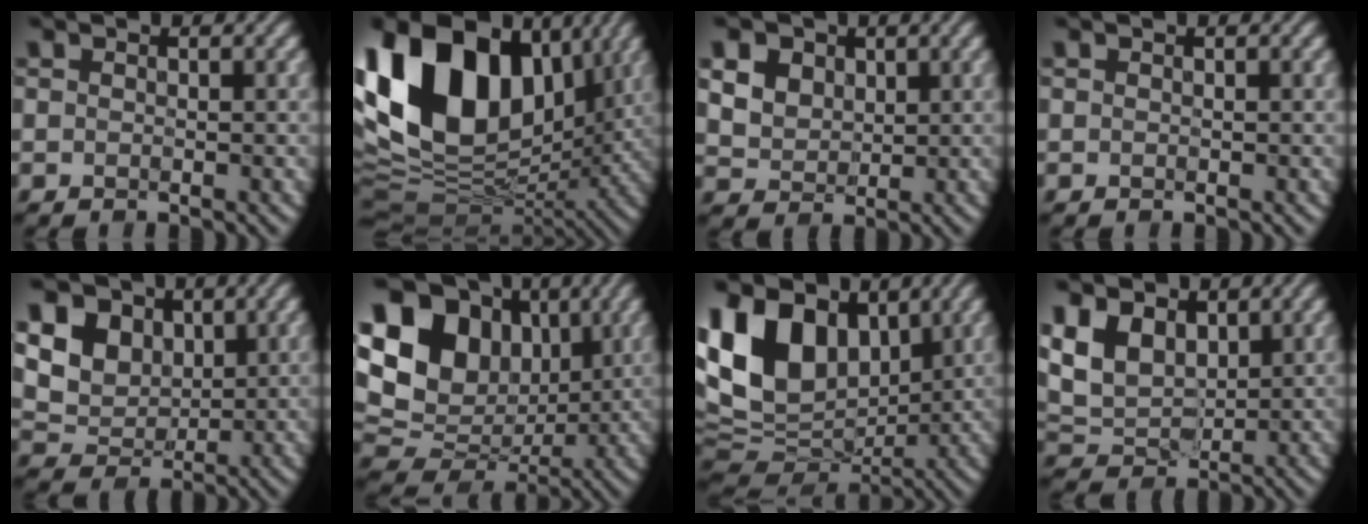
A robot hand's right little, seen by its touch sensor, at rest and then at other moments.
{"total": 17.2, "force": [4.7, 11.5, 11.9], "torque": [-0.249, 0.022, 0.073]}
{"total": 6.9, "force": [2.9, 5.3, 3.3], "torque": [-0.107, 0.019, 0.049]}
{"total": 0.0}
{"total": 7.9, "force": [3.0, 6.0, 4.2], "torque": [-0.111, 0.012, 0.051]}
{"total": 16.1, "force": [4.2, 11.9, 9.9], "torque": [-0.193, 0.029, 0.081]}
{"total": 13.4, "force": [4.2, 9.3, 8.6], "torque": [-0.199, 0.013, 0.074]}
{"total": 5.6, "force": [1.7, 4.1, 3.3], "torque": [-0.087, -0.001, 0.029]}